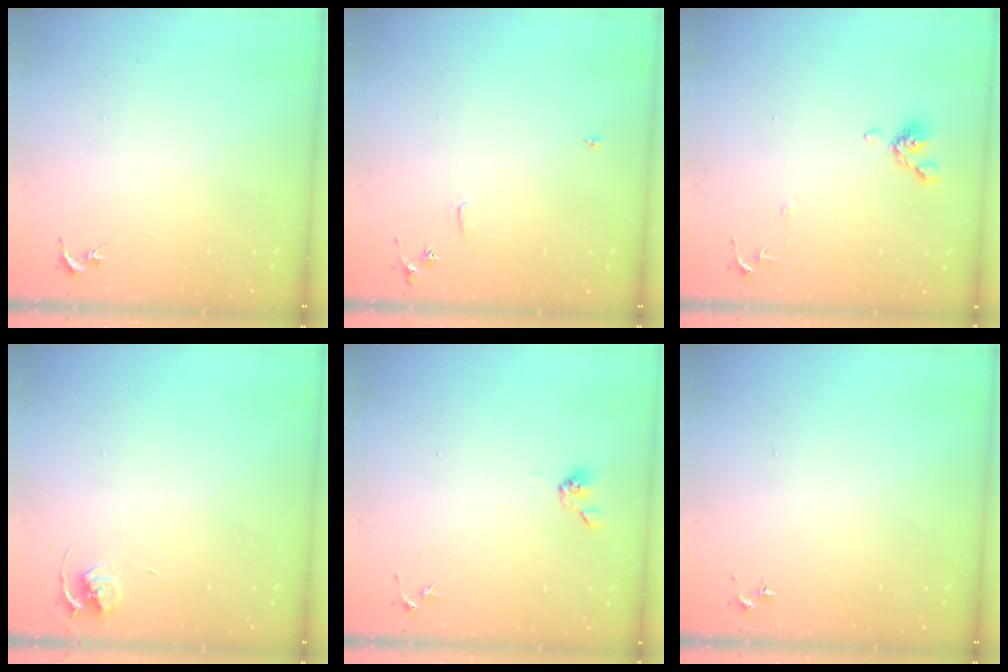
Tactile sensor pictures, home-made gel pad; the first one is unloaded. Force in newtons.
{"total": 5.6, "press": 5.6, "slide": 0.6}
{"total": 8.7, "press": 8.5, "slide": 1.8}
{"total": 5.3, "press": 5.2, "slide": 0.6}
{"total": 5.0, "press": 4.7, "slide": 1.7}
{"total": 0.0}